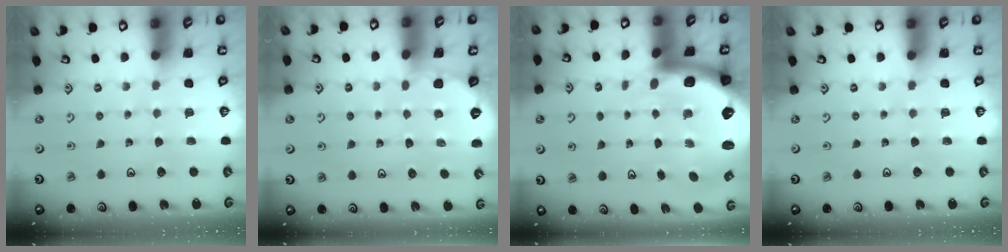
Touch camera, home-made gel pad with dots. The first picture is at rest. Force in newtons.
{"total": 0.0}
{"total": 8.8, "press": 8.6, "slide": 1.9}
{"total": 0.0}